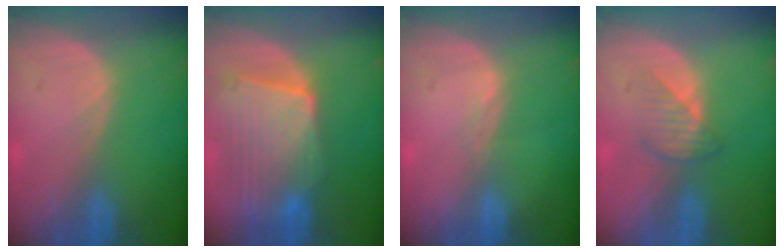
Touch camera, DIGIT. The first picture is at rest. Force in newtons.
{"total": 9.8, "press": 8.8, "slide": 4.3}
{"total": 1.0, "press": 0.7, "slide": 0.7}
{"total": 3.2, "press": 3.0, "slide": 1.0}